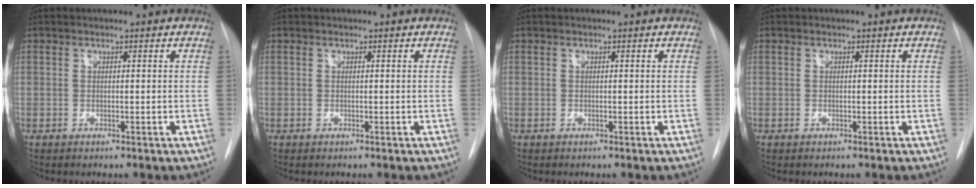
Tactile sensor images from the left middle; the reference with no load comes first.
{"total": 0.0}
{"total": 0.0}
{"total": 0.0}